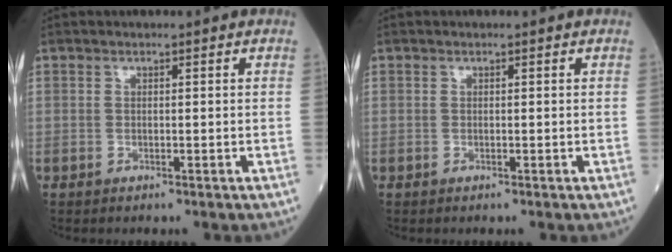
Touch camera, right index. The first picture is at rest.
{"total": 0.0}